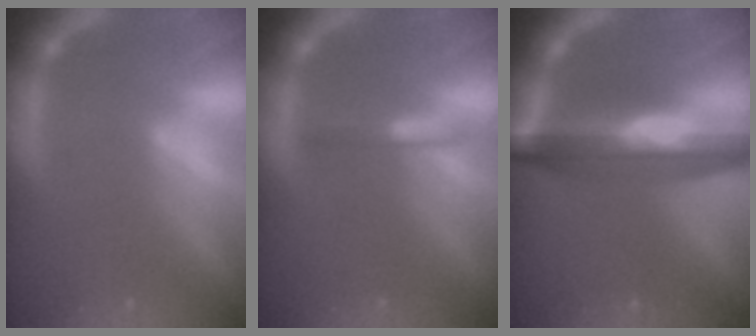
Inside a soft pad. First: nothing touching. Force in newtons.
{"total": 1.4}
{"total": 9.0}